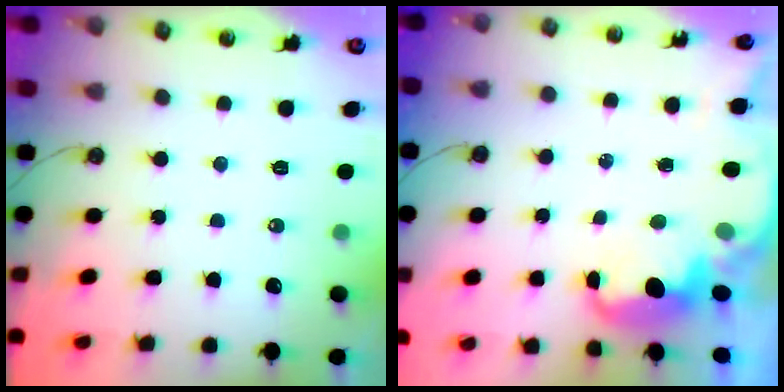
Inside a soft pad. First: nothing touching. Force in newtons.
{"total": 5.6, "press": 5.6, "slide": 0.8}